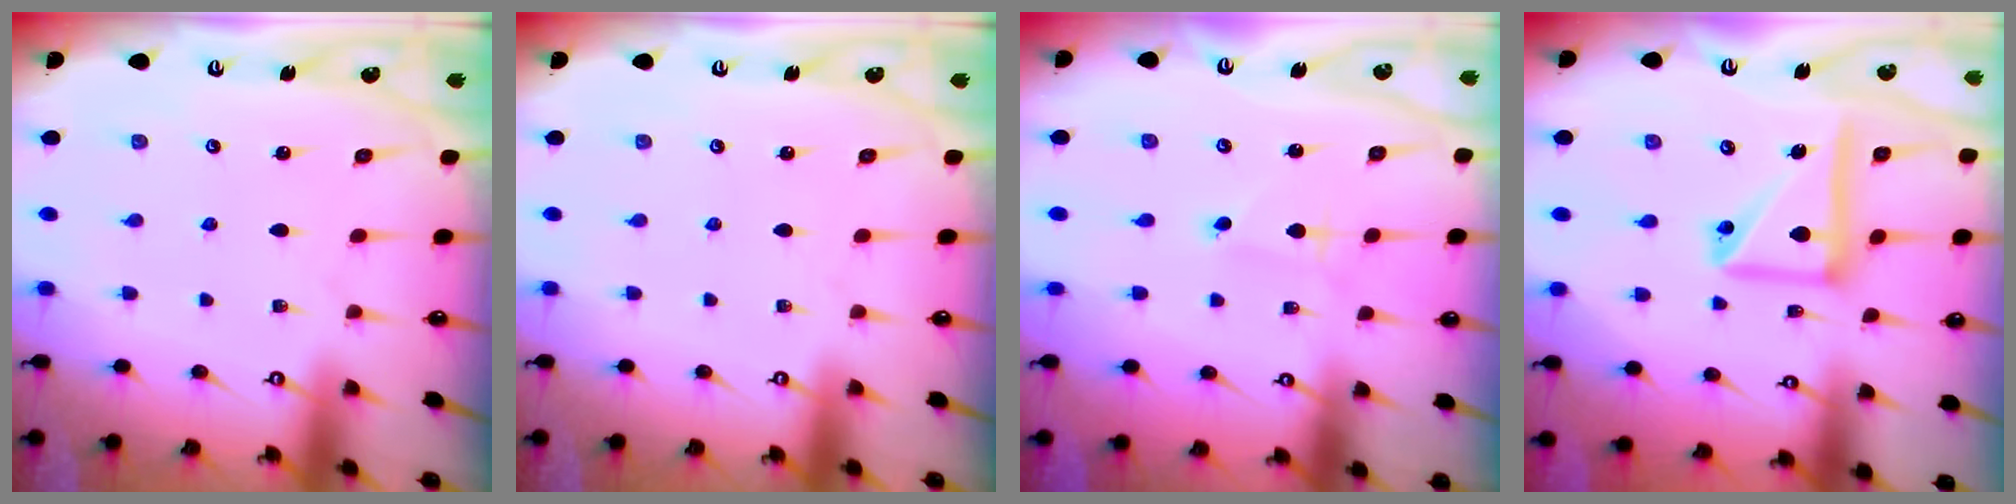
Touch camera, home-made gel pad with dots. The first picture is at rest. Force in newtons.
{"total": 0.0}
{"total": 1.8, "press": 1.7, "slide": 0.2}
{"total": 14.0, "press": 13.9, "slide": 1.4}